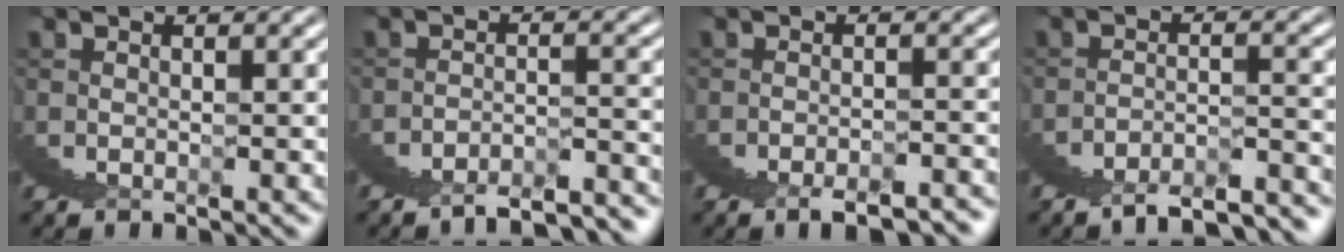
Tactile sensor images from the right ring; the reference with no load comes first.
{"total": 2.7, "force": [-2.5, -0.1, 1.0], "torque": [0.004, 0.006, -0.051]}
{"total": 1.7, "force": [-1.3, -1.0, 0.0], "torque": [0.021, 0.008, -0.028]}
{"total": 3.1, "force": [-2.7, 0.4, 1.6], "torque": [-0.009, 0.005, -0.053]}